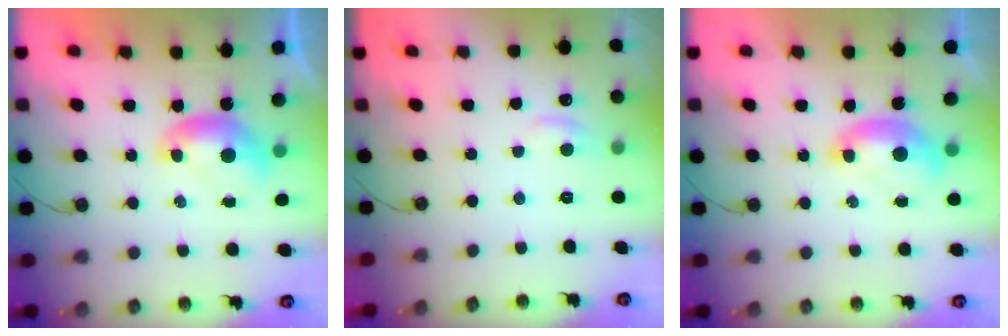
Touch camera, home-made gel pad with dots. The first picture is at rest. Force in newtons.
{"total": 1.1, "press": 0.6, "slide": 0.9}
{"total": 1.5, "press": 1.4, "slide": 0.6}